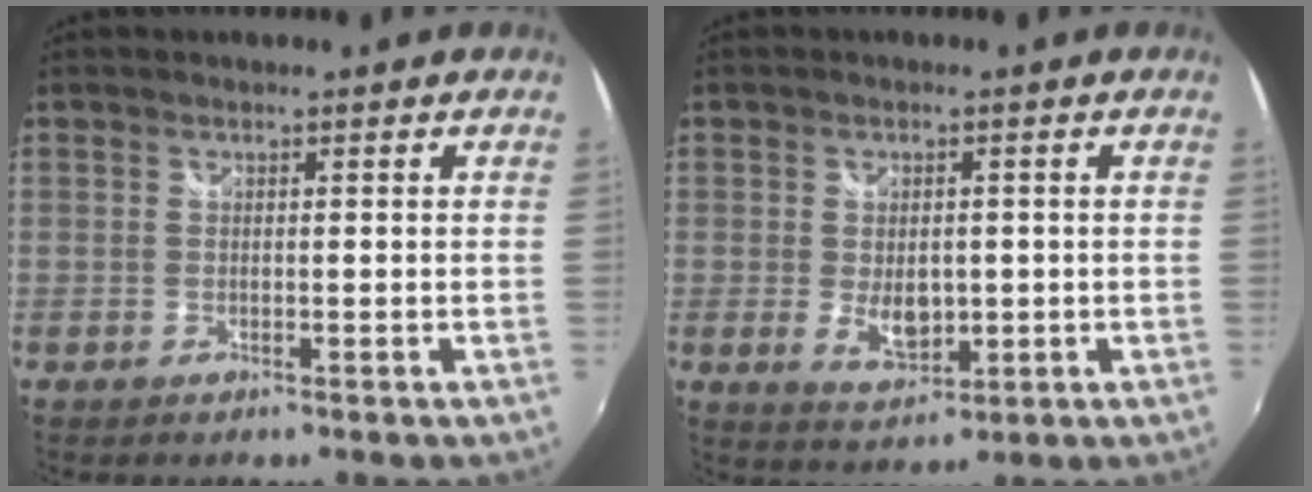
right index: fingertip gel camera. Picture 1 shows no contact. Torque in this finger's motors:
{"motor_torque": [0.21, -0.18, 0.14, 0.06]}